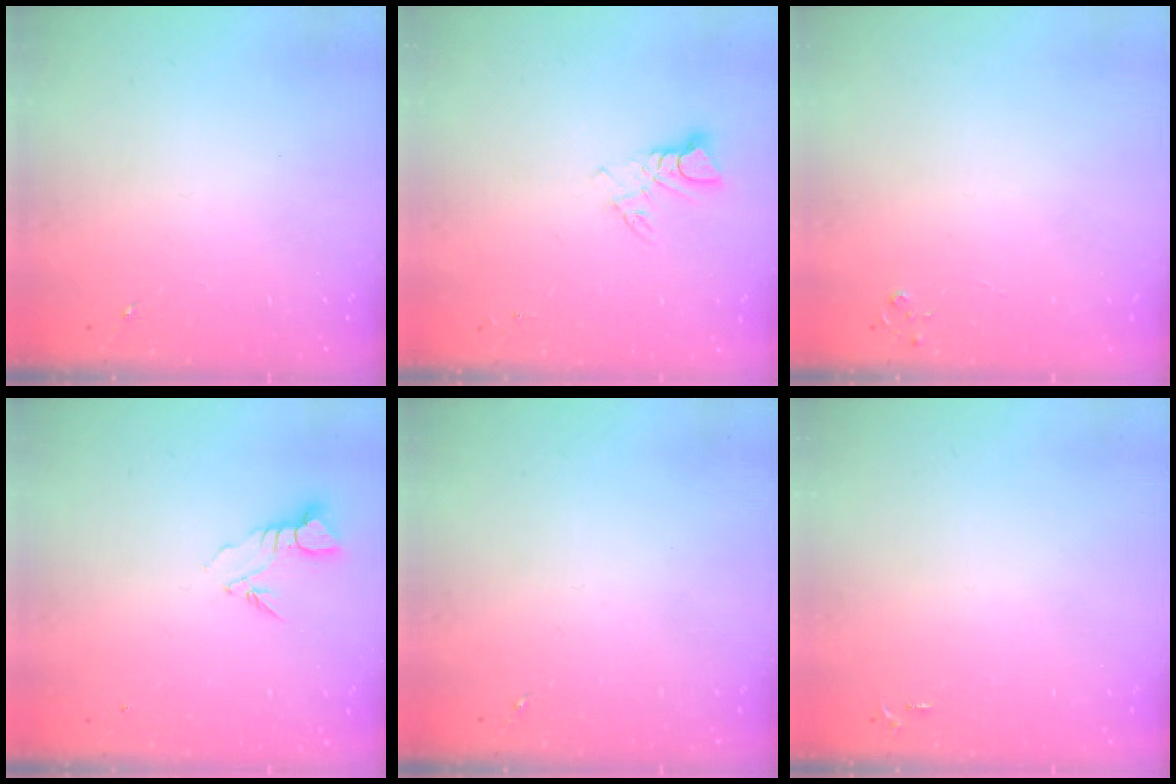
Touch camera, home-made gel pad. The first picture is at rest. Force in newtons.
{"total": 5.0, "press": 5.0, "slide": 0.3}
{"total": 2.8, "press": 2.8, "slide": 0.3}
{"total": 3.8, "press": 3.8, "slide": 0.2}
{"total": 0.0}
{"total": 2.6, "press": 2.6, "slide": 0.3}